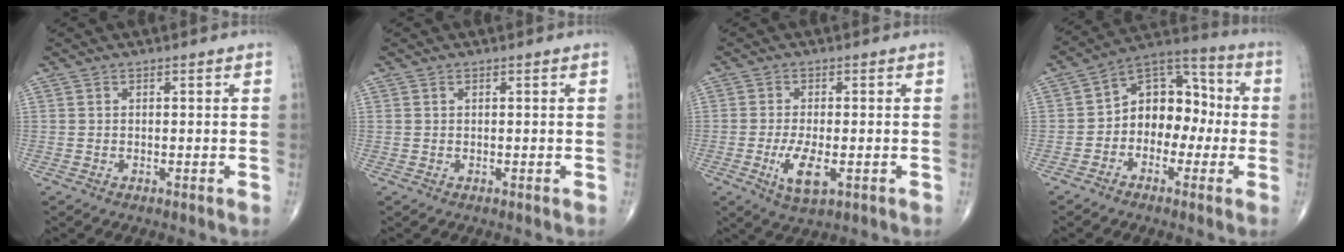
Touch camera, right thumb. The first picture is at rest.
{"total": 0.0}
{"total": 6.2, "force": [-1.8, 2.3, 5.4], "torque": [-0.101, -0.009, -0.027]}
{"total": 12.2, "force": [-1.5, 8.8, 8.3], "torque": [-0.084, 0.049, -0.043]}